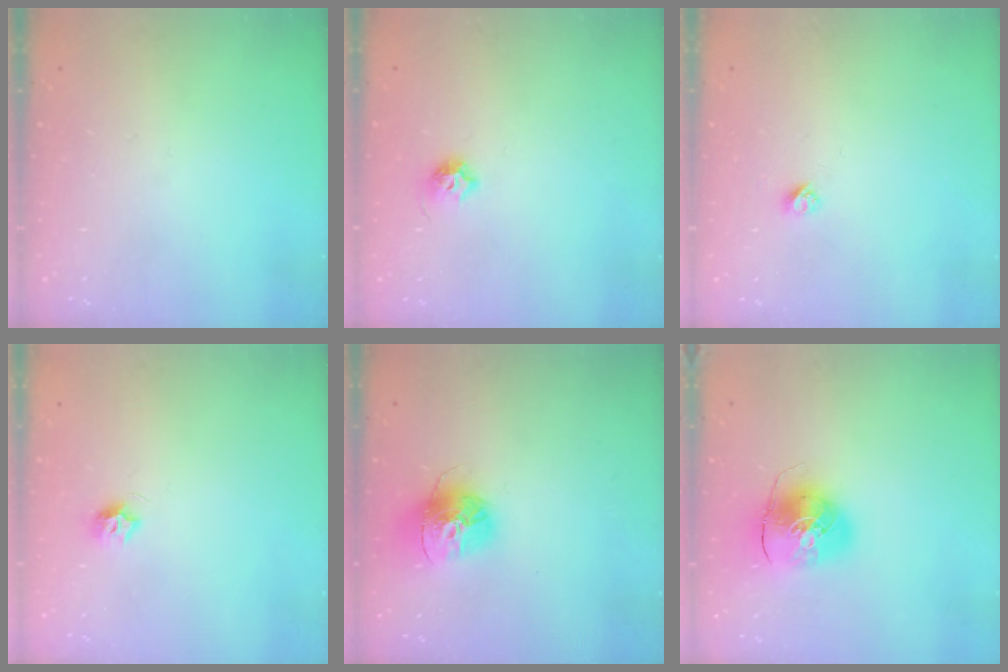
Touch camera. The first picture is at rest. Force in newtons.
{"total": 6.7, "press": 6.6, "slide": 1.0}
{"total": 2.7, "press": 2.6, "slide": 0.3}
{"total": 6.6, "press": 6.5, "slide": 0.6}
{"total": 15.3, "press": 15.2, "slide": 1.4}
{"total": 10.0, "press": 9.9, "slide": 1.5}